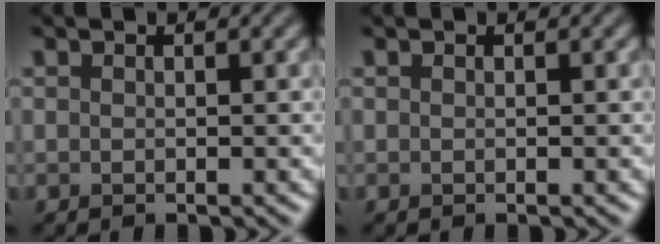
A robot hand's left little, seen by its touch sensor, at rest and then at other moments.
{"total": 0.0}